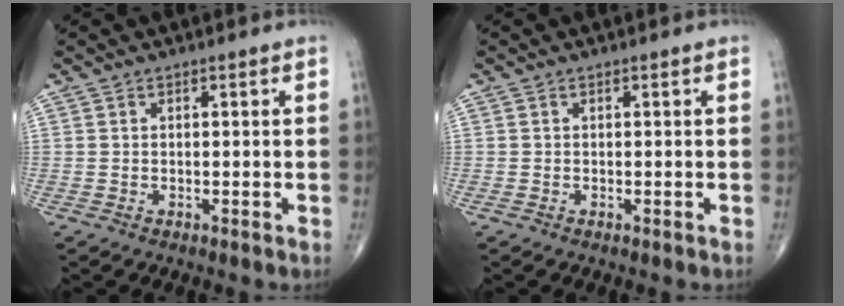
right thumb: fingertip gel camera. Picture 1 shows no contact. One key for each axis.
{"total": 0.0}